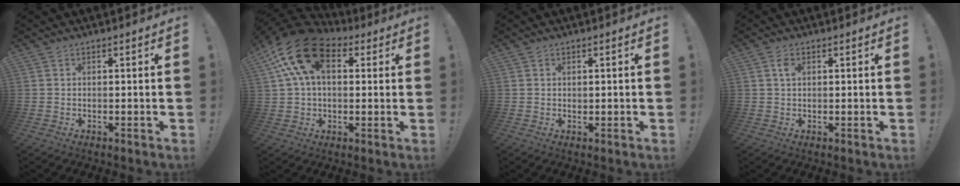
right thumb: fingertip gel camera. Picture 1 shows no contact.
{"total": 18.9, "force": [7.4, 11.2, 13.3], "torque": [-0.256, -0.019, 0.130]}
{"total": 0.8, "force": [0.7, 0.4, 0.0], "torque": [0.000, 0.002, 0.014]}
{"total": 2.4, "force": [0.8, 1.3, 1.8], "torque": [-0.024, -0.001, 0.011]}